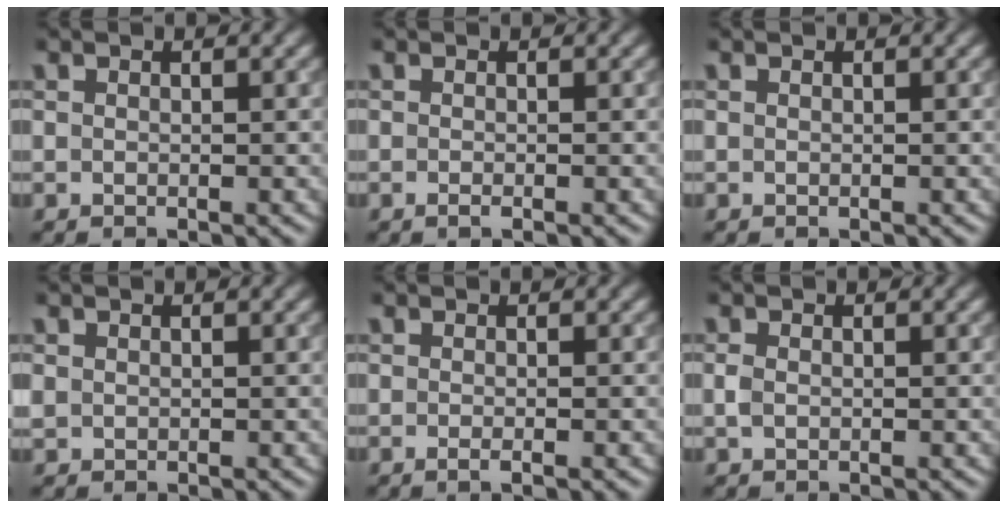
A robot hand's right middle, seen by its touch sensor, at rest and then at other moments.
{"total": 0.8, "force": [-0.3, 0.2, 0.7], "torque": [-0.008, -0.004, -0.006]}
{"total": 0.0}
{"total": 0.6, "force": [0.1, 0.5, 0.2], "torque": [-0.002, -0.001, 0.005]}
{"total": 1.2, "force": [-0.3, 0.3, 1.1], "torque": [-0.012, -0.004, -0.008]}
{"total": 0.9, "force": [-0.2, 0.6, 0.6], "torque": [-0.015, -0.001, -0.004]}